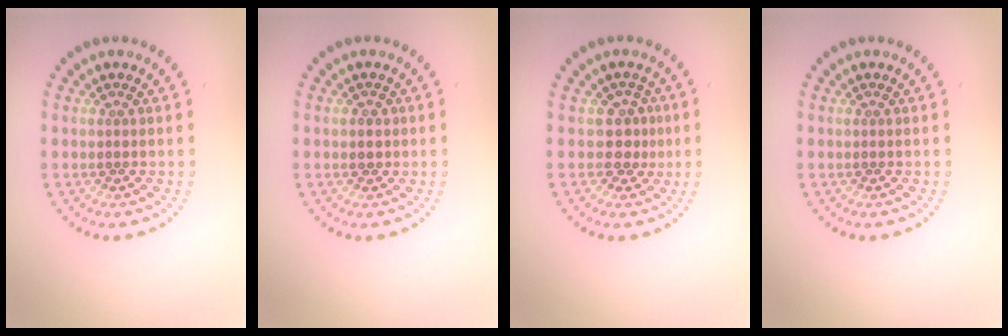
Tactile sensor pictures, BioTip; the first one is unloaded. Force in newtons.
{"total": 1.1, "press": 1.0, "slide": 0.4}
{"total": 2.0, "press": 1.5, "slide": 1.3}
{"total": 0.0}